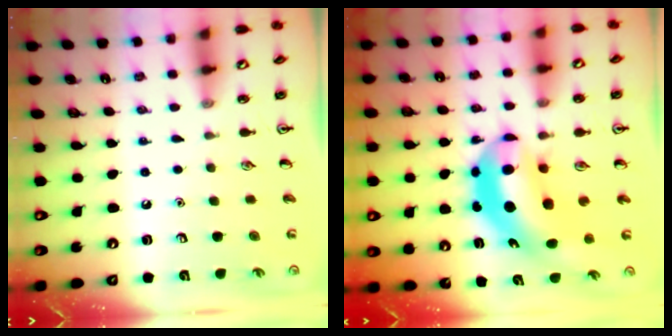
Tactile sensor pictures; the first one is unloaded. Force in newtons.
{"total": 10.1, "press": 9.6, "slide": 3.0}